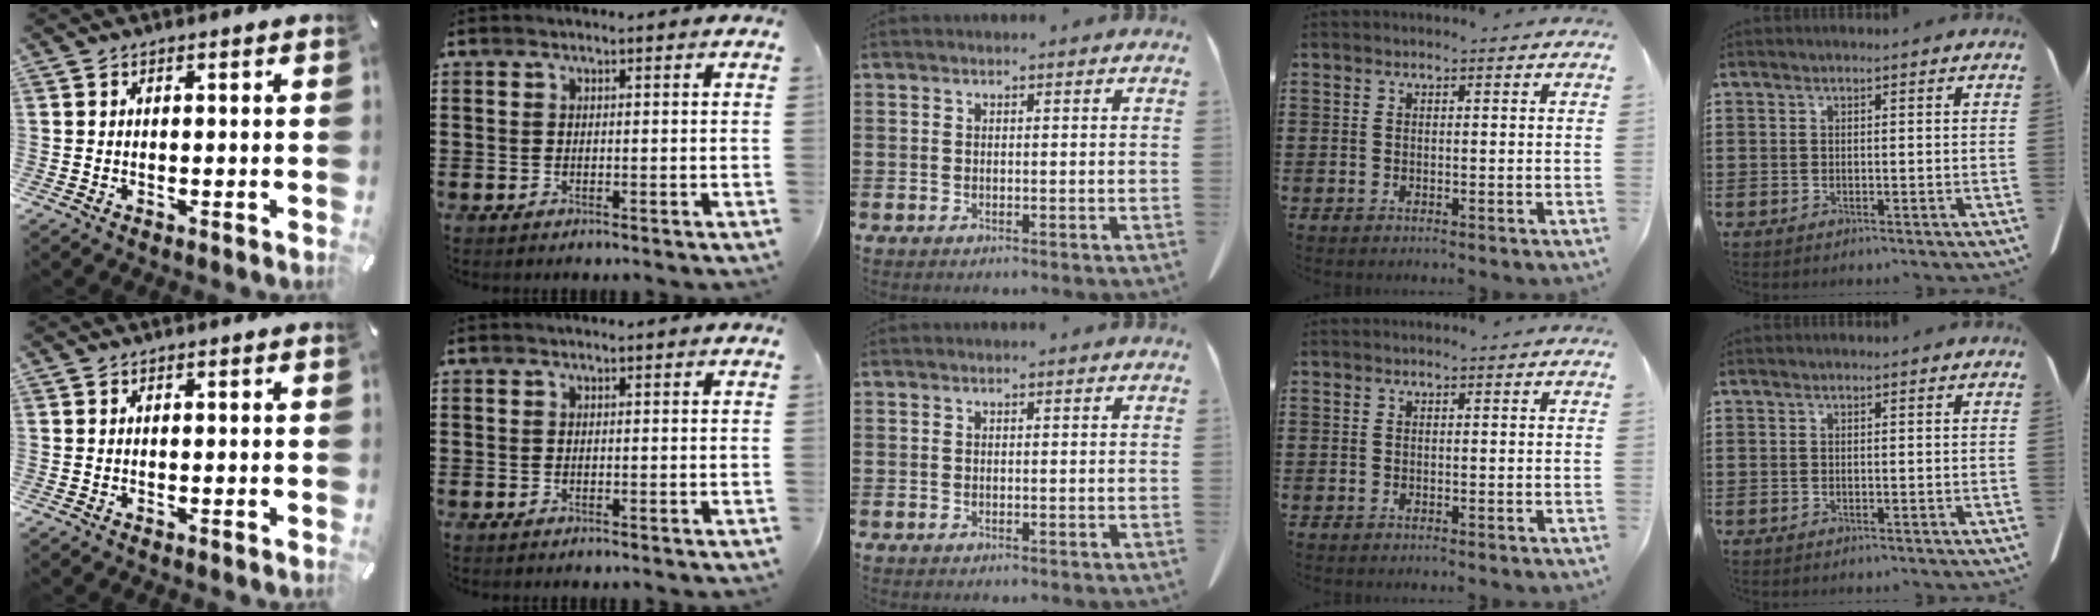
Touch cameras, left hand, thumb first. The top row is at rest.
{}